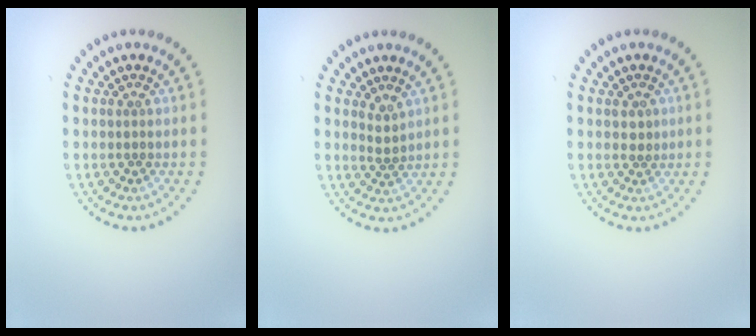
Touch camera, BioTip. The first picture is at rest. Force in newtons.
{"total": 1.4, "press": 1.0, "slide": 1.0}
{"total": 1.0, "press": 0.9, "slide": 0.5}